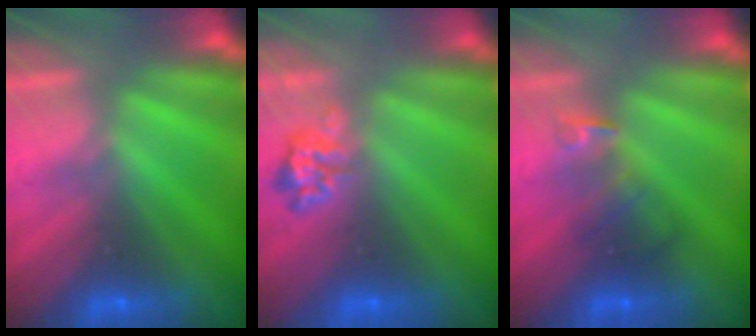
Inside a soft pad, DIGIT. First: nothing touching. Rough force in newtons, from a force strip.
{"total": 2.3}
{"total": 2.4}